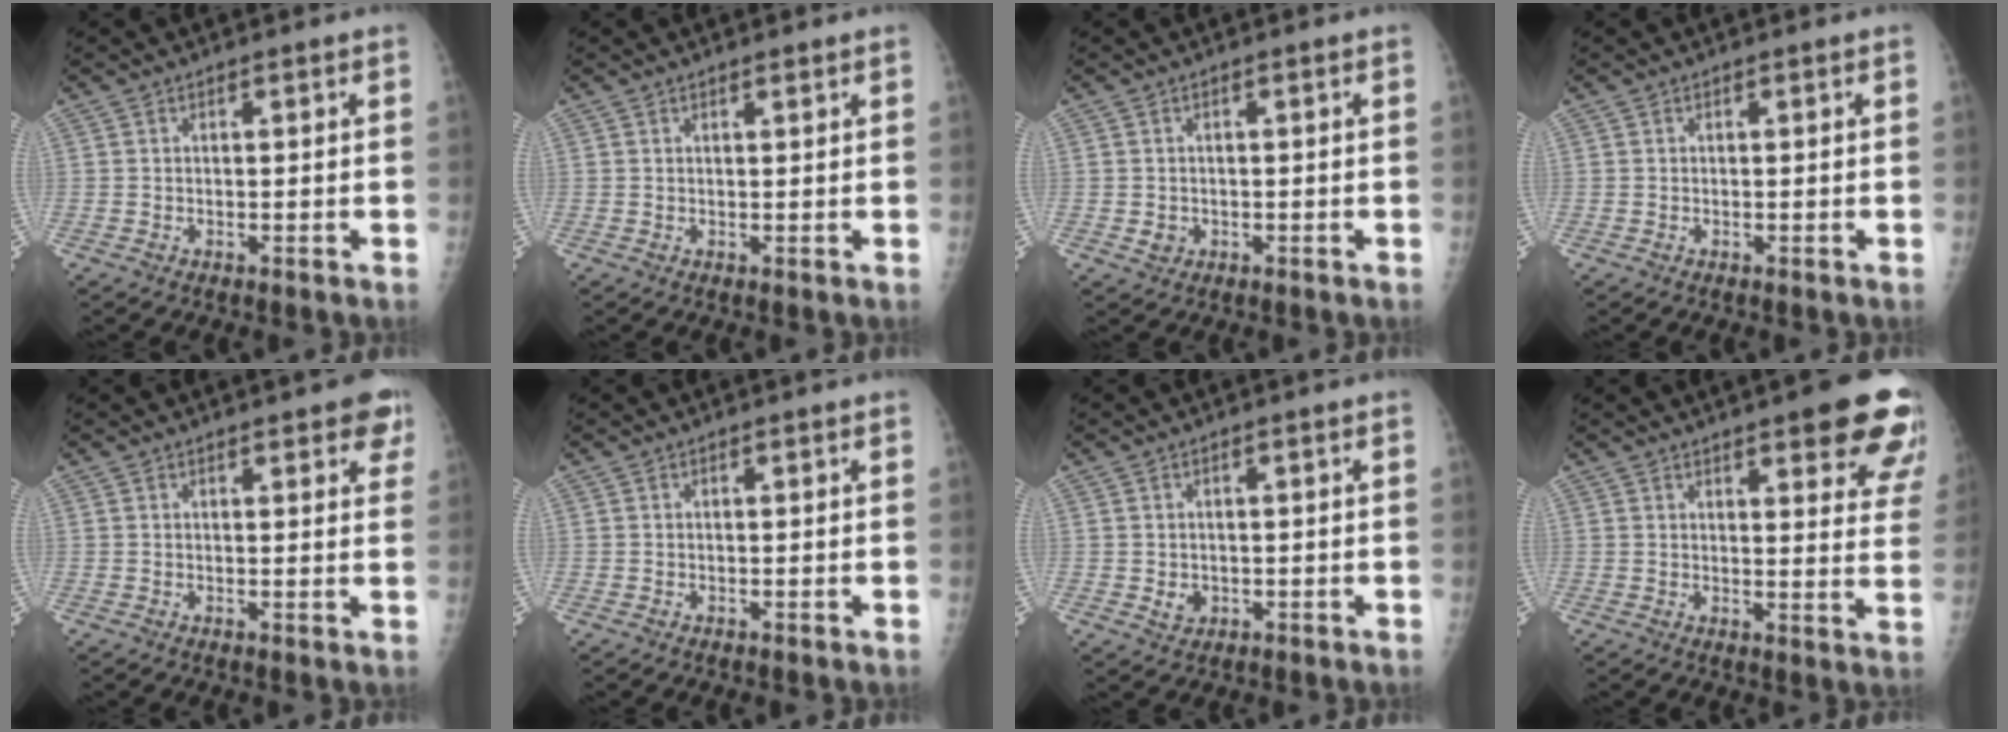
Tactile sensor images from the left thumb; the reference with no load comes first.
{"total": 0.8, "force": [0.6, 0.2, 0.5], "torque": [-0.008, -0.003, 0.010]}
{"total": 1.7, "force": [-0.3, 1.5, 0.6], "torque": [-0.005, 0.003, 0.000]}
{"total": 0.0}
{"total": 4.8, "force": [2.8, 2.0, 3.3], "torque": [-0.012, -0.008, 0.026]}
{"total": 0.0}
{"total": 2.2, "force": [-0.3, 1.9, 1.0], "torque": [-0.008, 0.001, 0.003]}
{"total": 15.1, "force": [9.3, 4.2, 11.2], "torque": [-0.105, -0.040, 0.100]}